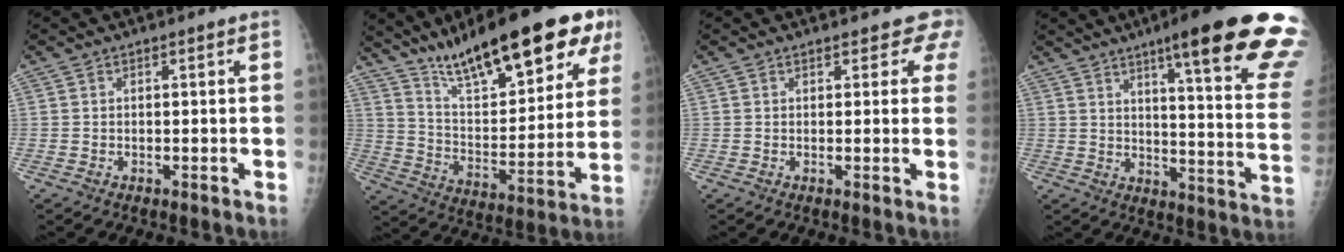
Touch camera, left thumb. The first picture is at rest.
{"total": 25.1, "force": [16.2, 7.1, 17.8], "torque": [-0.240, -0.047, 0.263]}
{"total": 3.7, "force": [3.2, 1.9, 0.3], "torque": [0.034, -0.013, 0.014]}
{"total": 25.6, "force": [16.2, 3.1, 19.6], "torque": [-0.218, -0.069, 0.210]}